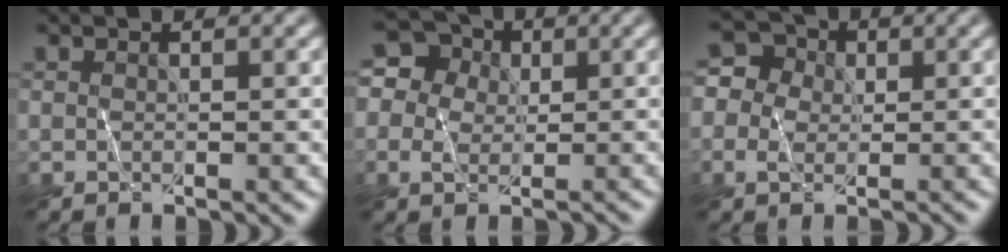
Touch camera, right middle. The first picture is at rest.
{"total": 5.7, "force": [1.4, 5.1, 2.3], "torque": [-0.023, 0.029, 0.001]}
{"total": 4.2, "force": [-0.3, 3.8, 1.7], "torque": [-0.006, 0.024, -0.025]}